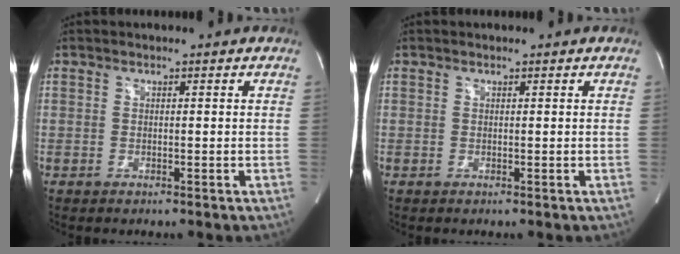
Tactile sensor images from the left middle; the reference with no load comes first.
{"total": 0.0}